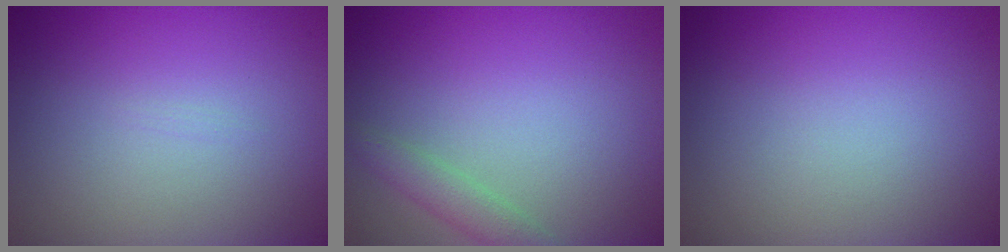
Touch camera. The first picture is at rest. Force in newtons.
{"total": 1.9, "press": 1.9, "slide": 0.1}
{"total": 0.0}